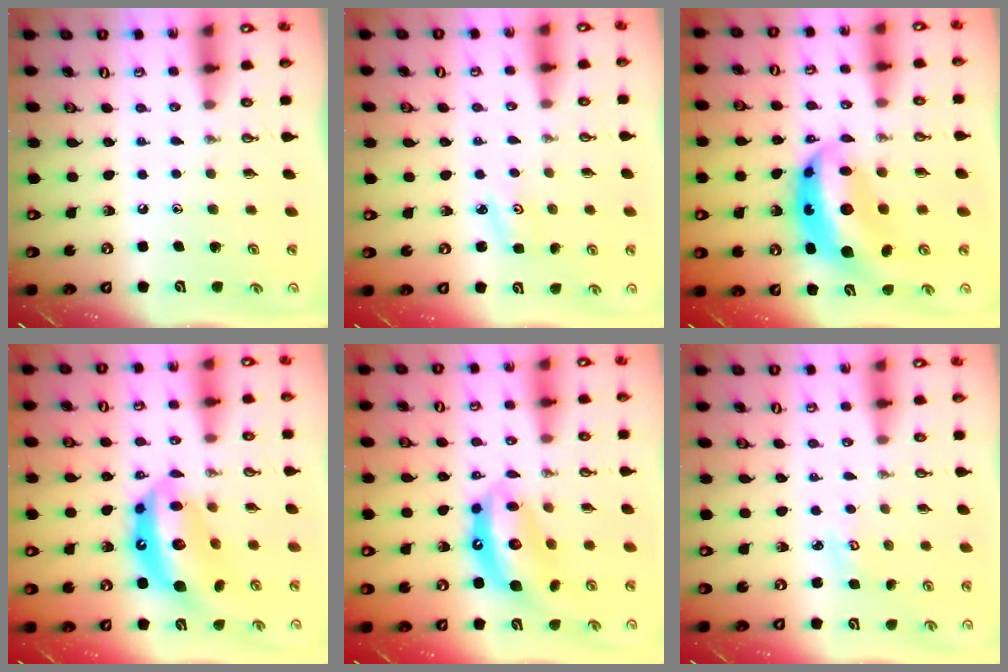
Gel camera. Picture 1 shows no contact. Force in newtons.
{"total": 2.7, "press": 2.6, "slide": 0.4}
{"total": 13.4, "press": 13.3, "slide": 1.3}
{"total": 15.4, "press": 15.3, "slide": 1.5}
{"total": 12.8, "press": 12.8, "slide": 1.1}
{"total": 2.3, "press": 2.3, "slide": 0.2}